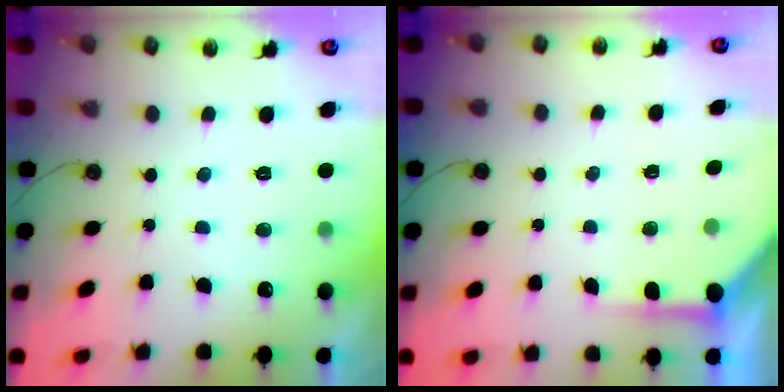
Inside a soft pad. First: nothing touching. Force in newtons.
{"total": 5.7, "press": 5.6, "slide": 0.5}